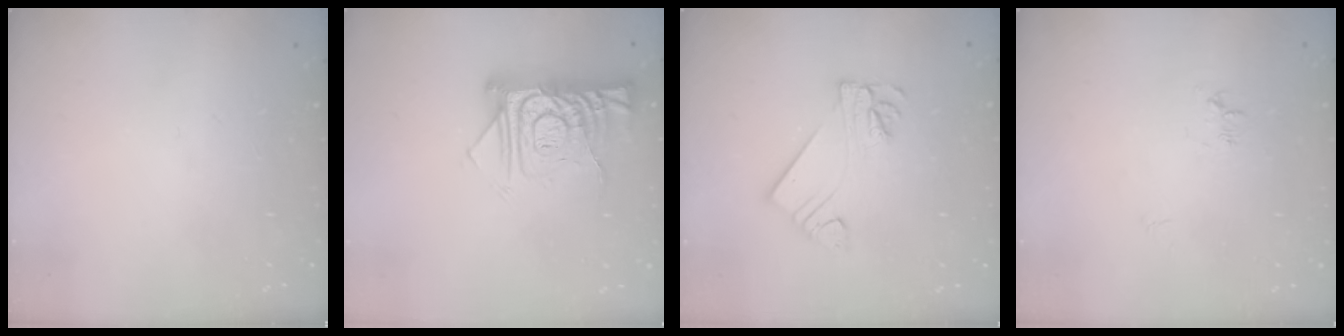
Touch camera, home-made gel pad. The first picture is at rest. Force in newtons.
{"total": 14.7, "press": 14.6, "slide": 1.8}
{"total": 7.9, "press": 7.9, "slide": 0.8}
{"total": 6.0, "press": 5.9, "slide": 0.6}